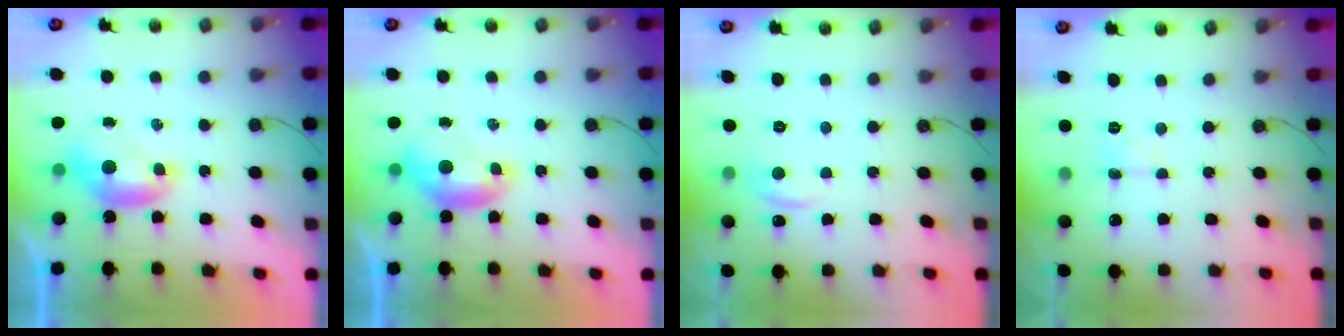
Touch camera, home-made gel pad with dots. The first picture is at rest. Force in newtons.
{"total": 0.0}
{"total": 1.6, "press": 1.3, "slide": 0.8}
{"total": 1.6, "press": 1.6, "slide": 0.4}